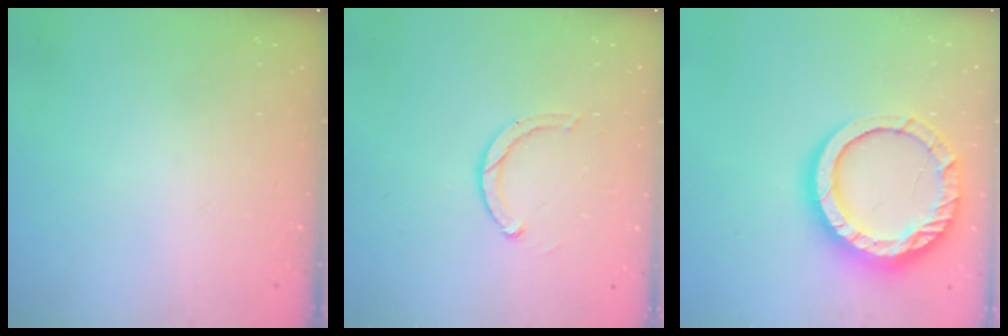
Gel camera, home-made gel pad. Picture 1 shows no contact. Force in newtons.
{"total": 3.0, "press": 2.9, "slide": 0.5}
{"total": 17.0, "press": 16.9, "slide": 1.3}